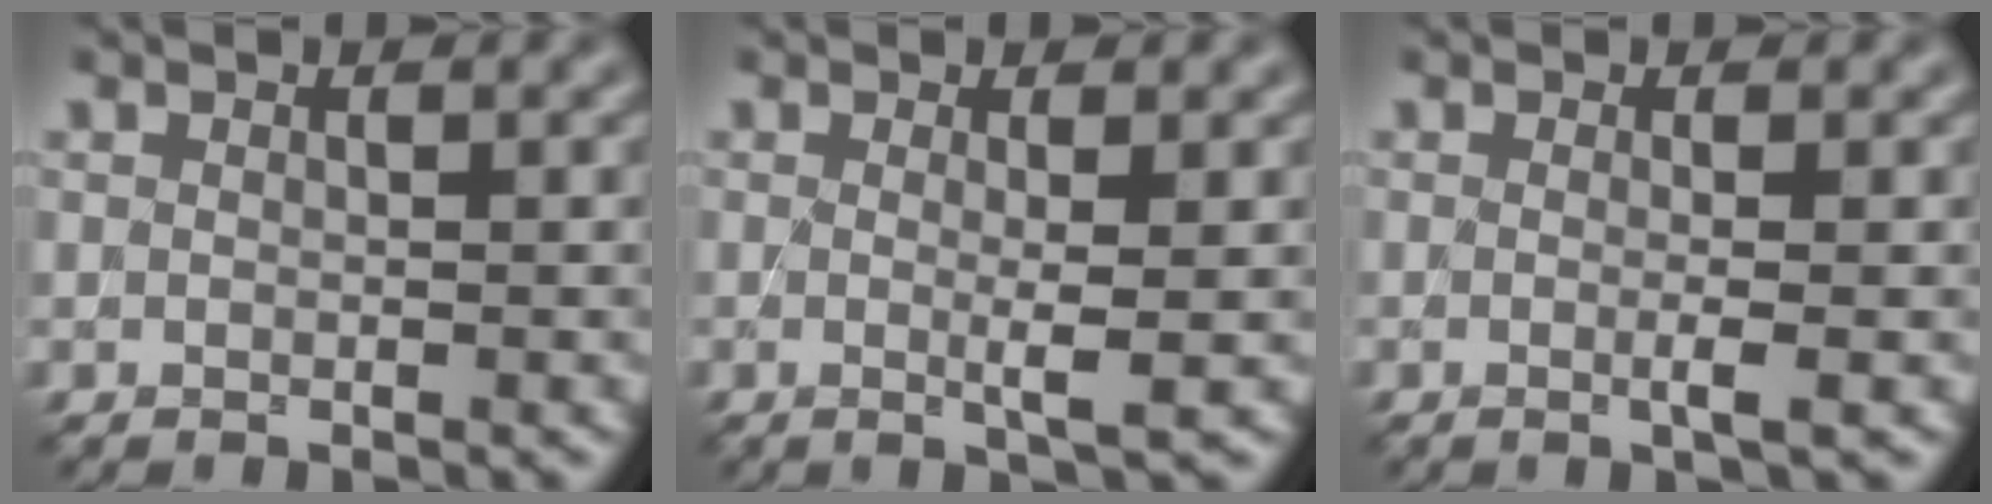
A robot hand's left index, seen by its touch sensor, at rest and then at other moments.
{"total": 2.3, "force": [0.1, 0.3, 2.3], "torque": [-0.041, -0.008, -0.003]}
{"total": 1.9, "force": [-0.1, 0.6, 1.8], "torque": [-0.028, -0.007, -0.009]}